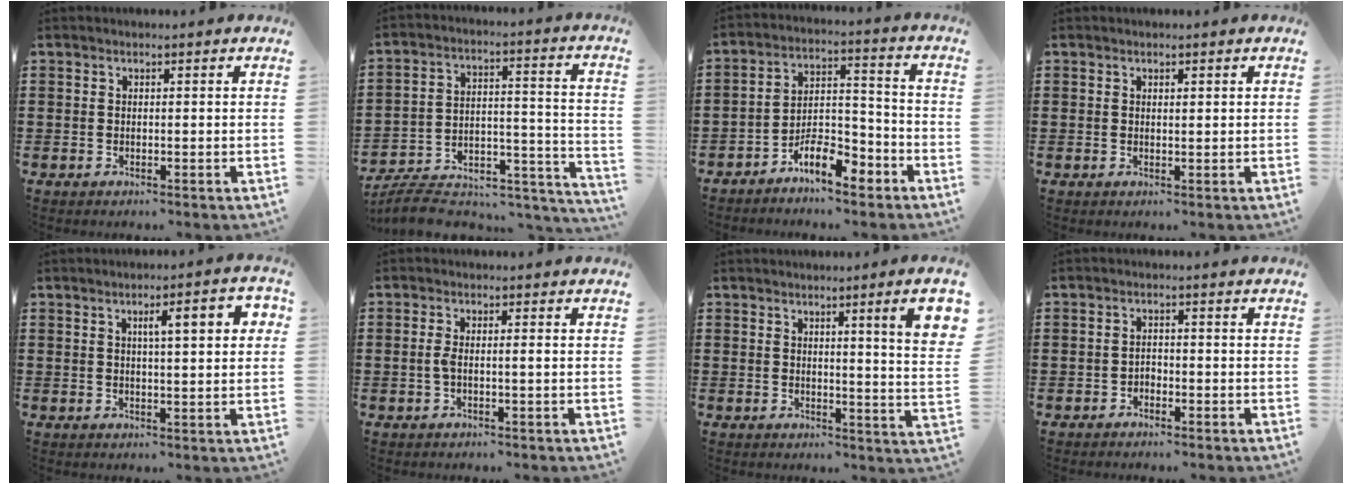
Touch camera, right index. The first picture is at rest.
{"total": 7.8, "force": [-7.1, 1.9, 2.5], "torque": [-0.039, 0.011, -0.138]}
{"total": 7.8, "force": [-5.7, 2.7, 4.5], "torque": [-0.084, 0.012, -0.105]}
{"total": 0.5, "force": [0.3, 0.2, 0.3], "torque": [-0.007, 0.002, 0.006]}
{"total": 5.4, "force": [1.6, 1.1, 5.1], "torque": [-0.083, 0.001, 0.019]}
{"total": 2.2, "force": [-0.4, 0.3, 2.1], "torque": [-0.047, -0.003, -0.011]}
{"total": 6.1, "force": [2.8, -0.3, 5.4], "torque": [-0.084, -0.016, 0.040]}
{"total": 1.3, "force": [-1.2, 0.6, 0.2], "torque": [-0.011, -0.001, -0.025]}